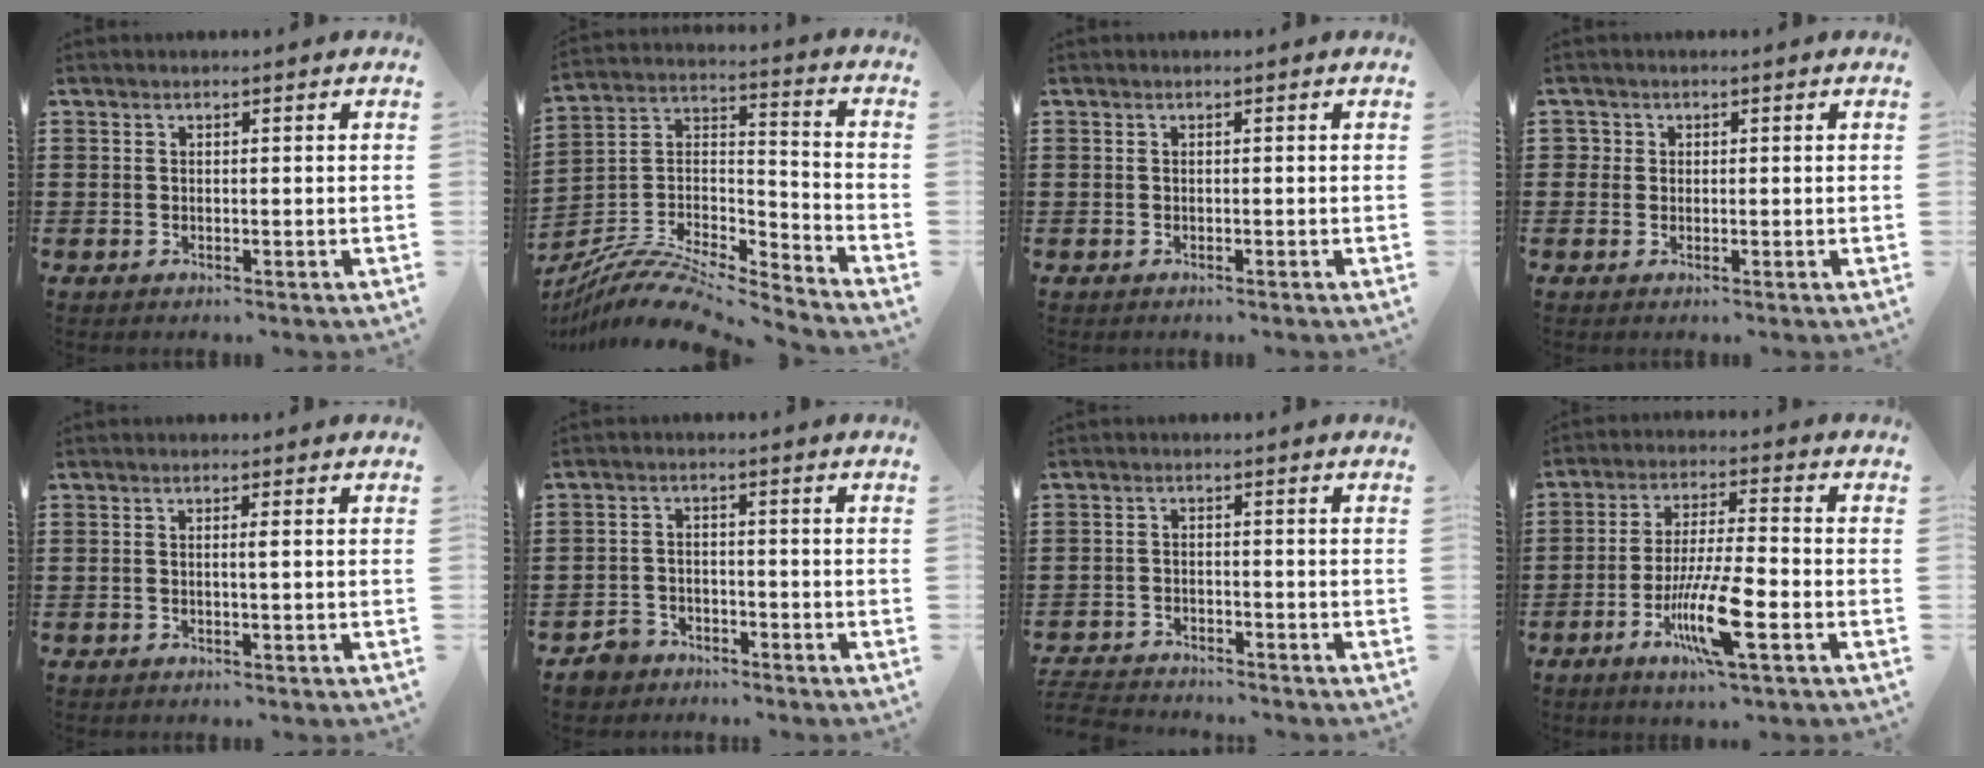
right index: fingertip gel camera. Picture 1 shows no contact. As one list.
[{"total": 9.4, "force": [-7.8, 2.6, 4.4], "torque": [-0.094, 0.008, -0.158]}, {"total": 0.0}, {"total": 1.2, "force": [0.3, 1.2, 0.1], "torque": [-0.007, 0.007, 0.005]}, {"total": 0.9, "force": [0.0, -0.1, 0.9], "torque": [-0.017, -0.002, 0.000]}, {"total": 3.2, "force": [-2.9, 1.4, 0.3], "torque": [-0.018, 0.005, -0.062]}, {"total": 3.1, "force": [-3.1, 0.1, -0.1], "torque": [-0.006, -0.004, -0.066]}, {"total": 10.5, "force": [-4.2, 1.6, 9.5], "torque": [-0.191, -0.012, -0.080]}]